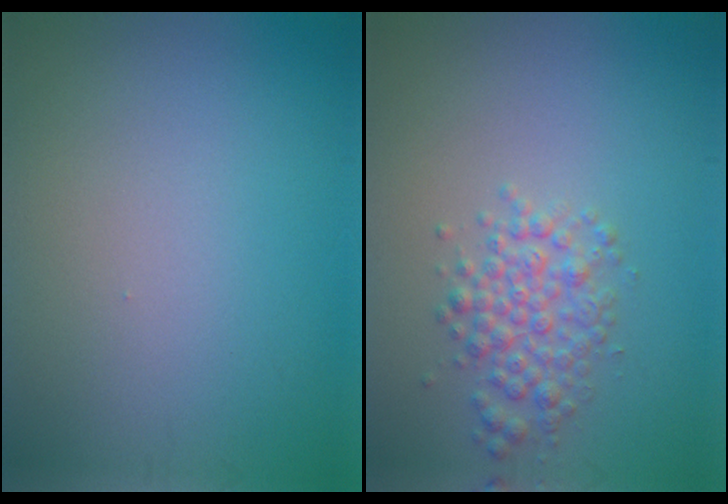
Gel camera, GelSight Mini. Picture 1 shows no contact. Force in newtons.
{"total": 3.0, "press": 3.0, "slide": 0.1}